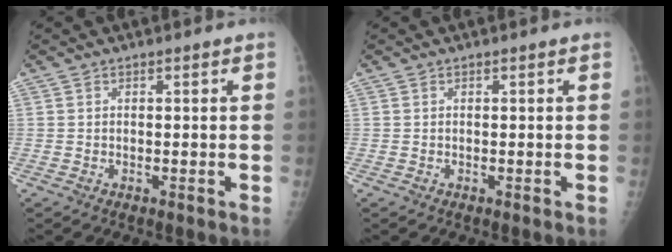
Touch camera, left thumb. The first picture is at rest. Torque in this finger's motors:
{"motor_torque": [0.00, 0.00, -0.08, -0.08, 0.00]}